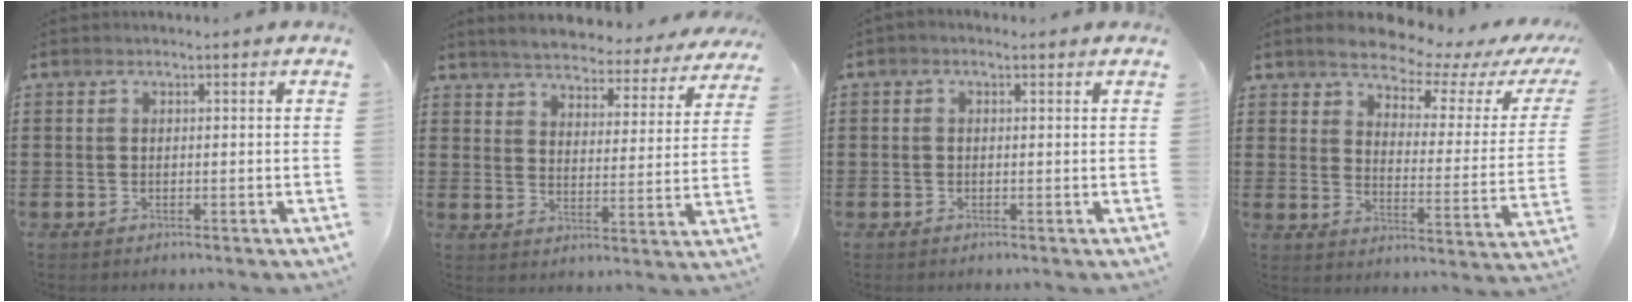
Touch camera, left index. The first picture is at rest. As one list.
[{"total": 4.6, "force": [4.6, 0.1, 0.6], "torque": [-0.037, -0.035, 0.075]}, {"total": 0.8, "force": [-0.2, 0.7, 0.3], "torque": [-0.008, 0.004, -0.005]}, {"total": 5.6, "force": [5.2, 1.0, 1.8], "torque": [-0.057, -0.036, 0.086]}]